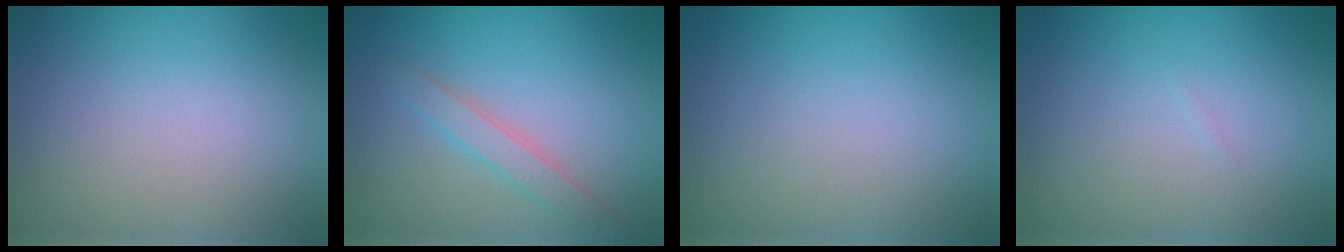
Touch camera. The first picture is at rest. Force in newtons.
{"total": 2.0, "press": 2.0, "slide": 0.1}
{"total": 0.0}
{"total": 0.0}